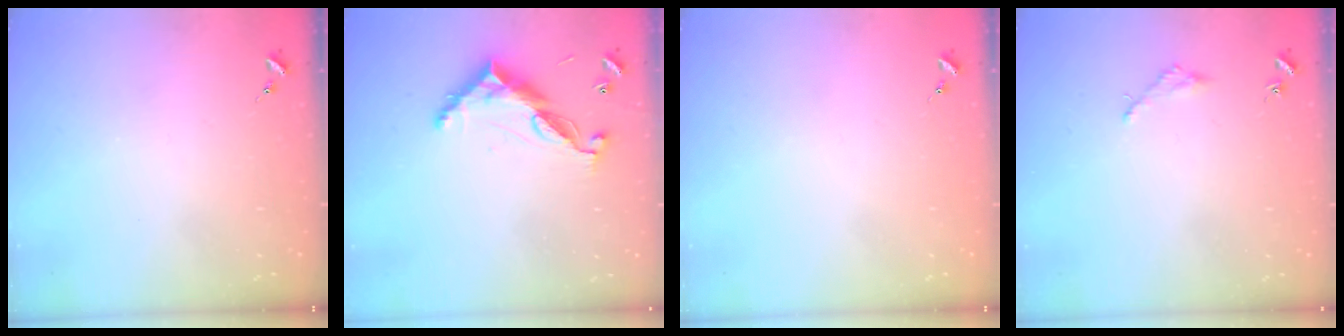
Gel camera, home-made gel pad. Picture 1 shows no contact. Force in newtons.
{"total": 9.9, "press": 9.9, "slide": 0.4}
{"total": 0.0}
{"total": 1.6, "press": 1.6, "slide": 0.2}